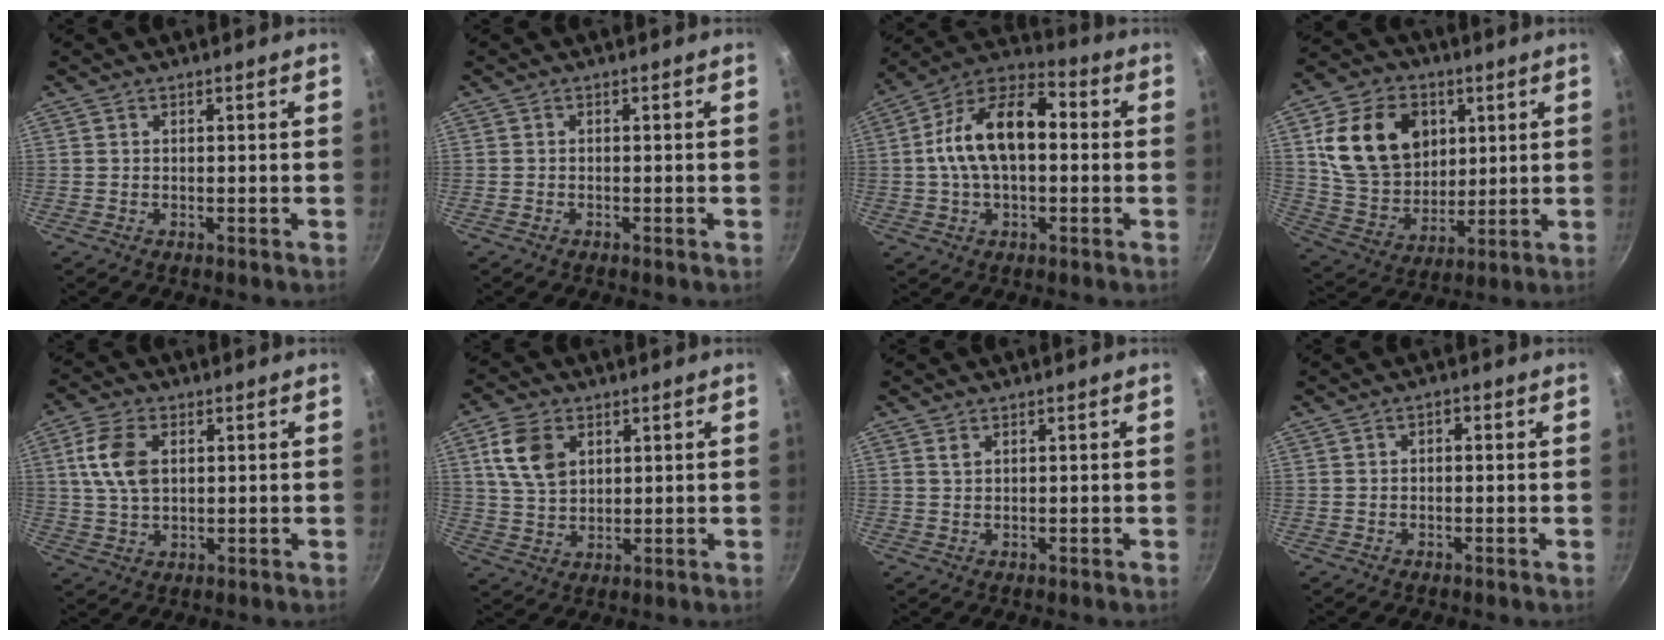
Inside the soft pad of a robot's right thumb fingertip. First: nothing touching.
{"total": 0.0}
{"total": 16.6, "force": [0.8, 9.5, 13.6], "torque": [-0.215, 0.037, -0.004]}
{"total": 18.8, "force": [5.4, 14.3, 10.9], "torque": [-0.166, -0.014, 0.106]}
{"total": 8.8, "force": [2.1, 5.3, 6.7], "torque": [-0.126, 0.001, 0.039]}
{"total": 9.3, "force": [3.3, 6.3, 5.9], "torque": [-0.098, -0.009, 0.067]}
{"total": 1.1, "force": [0.7, 0.5, 0.7], "torque": [-0.012, -0.004, 0.015]}
{"total": 1.2, "force": [0.1, 0.8, 0.9], "torque": [-0.018, 0.010, 0.000]}